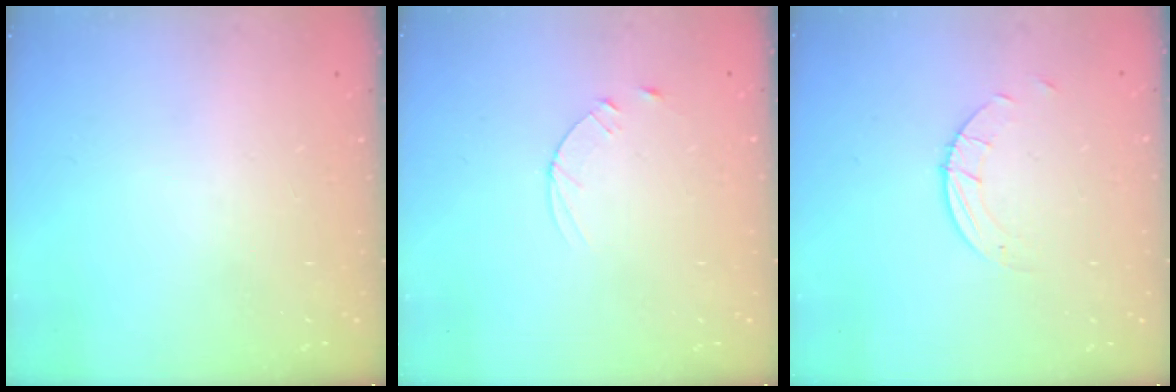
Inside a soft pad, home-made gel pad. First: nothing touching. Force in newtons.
{"total": 3.6, "press": 3.6, "slide": 0.5}
{"total": 2.7, "press": 2.7, "slide": 0.3}